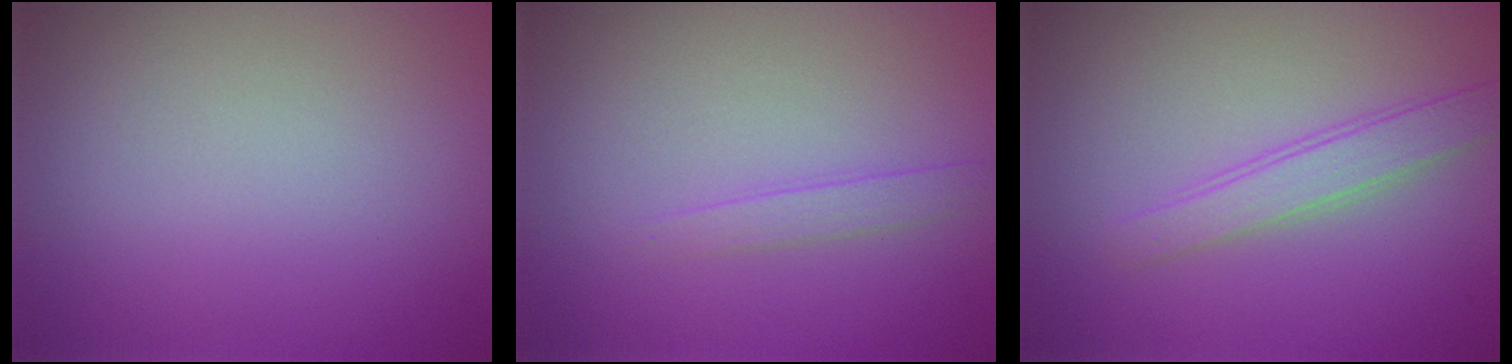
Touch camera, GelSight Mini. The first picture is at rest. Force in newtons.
{"total": 1.2, "press": 1.2, "slide": 0.1}
{"total": 2.4, "press": 2.4, "slide": 0.1}